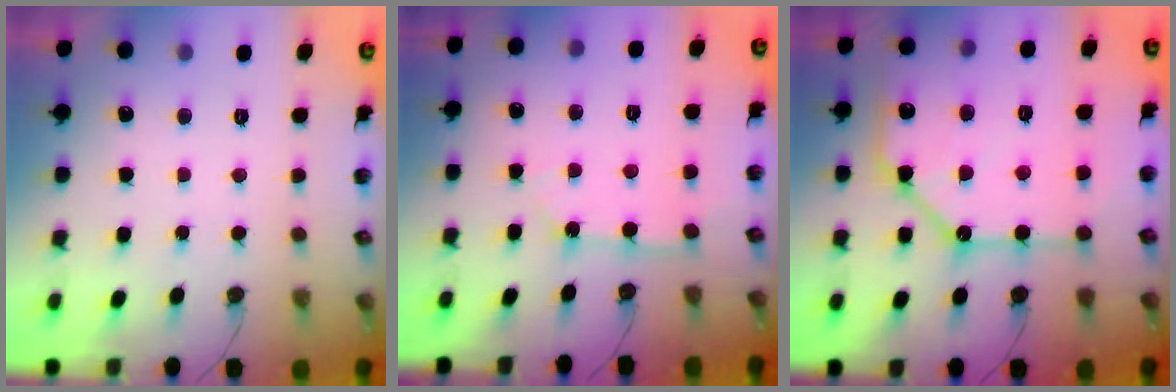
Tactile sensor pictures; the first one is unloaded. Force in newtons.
{"total": 2.6, "press": 2.6, "slide": 0.4}
{"total": 16.5, "press": 16.4, "slide": 1.9}